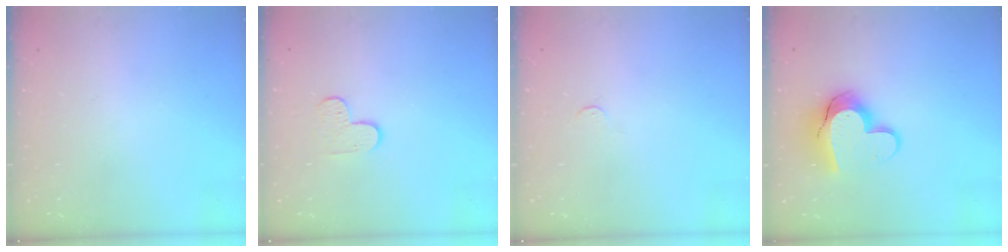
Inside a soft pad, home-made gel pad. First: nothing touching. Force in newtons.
{"total": 4.7, "press": 4.7, "slide": 0.5}
{"total": 3.2, "press": 3.2, "slide": 0.2}
{"total": 12.4, "press": 12.3, "slide": 1.1}